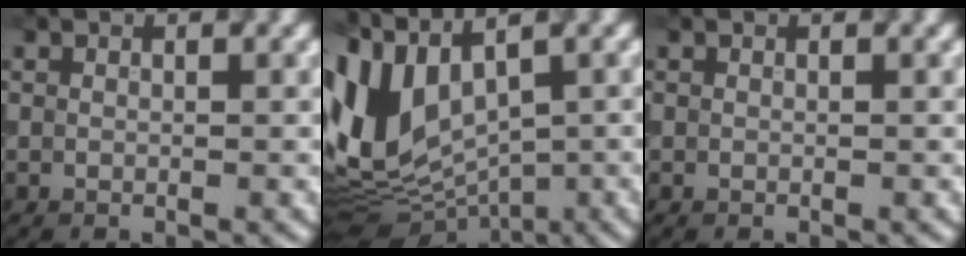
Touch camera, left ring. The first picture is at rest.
{"total": 9.8, "force": [0.8, 5.9, 7.8], "torque": [-0.168, -0.011, 0.018]}
{"total": 0.0}